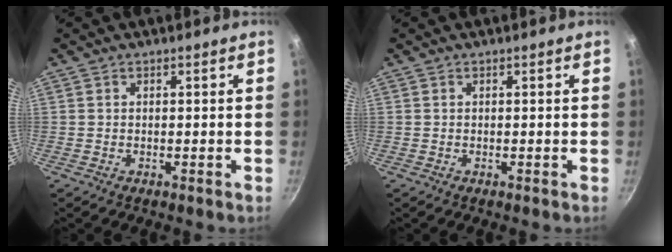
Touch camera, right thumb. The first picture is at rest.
{"total": 0.0}